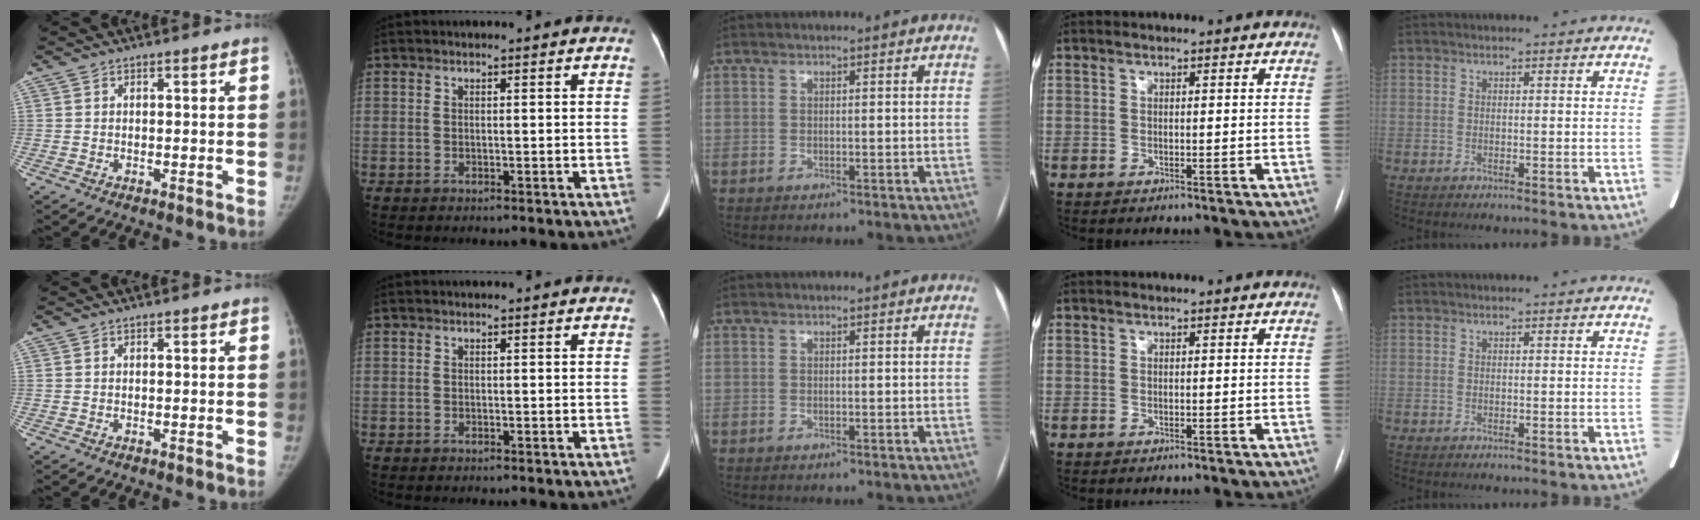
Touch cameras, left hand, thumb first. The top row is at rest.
{}